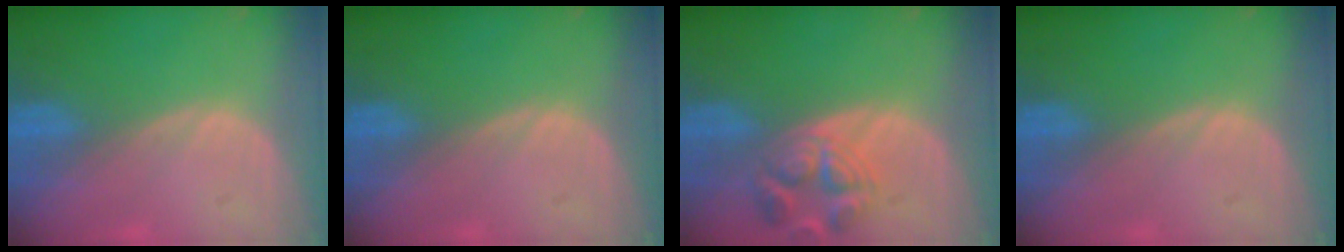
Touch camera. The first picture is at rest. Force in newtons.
{"total": 0.0}
{"total": 6.8, "press": 6.3, "slide": 2.6}
{"total": 0.0}